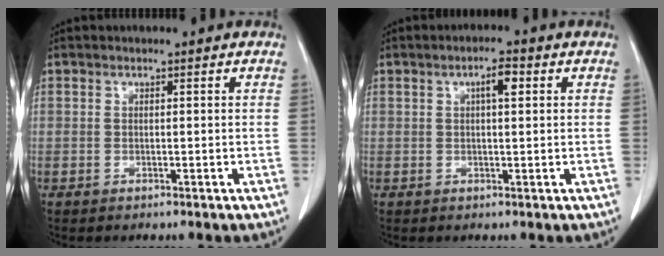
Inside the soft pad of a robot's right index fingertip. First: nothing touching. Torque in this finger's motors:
{"motor_torque": [0.35, 0.11, 0.08, 0.03]}